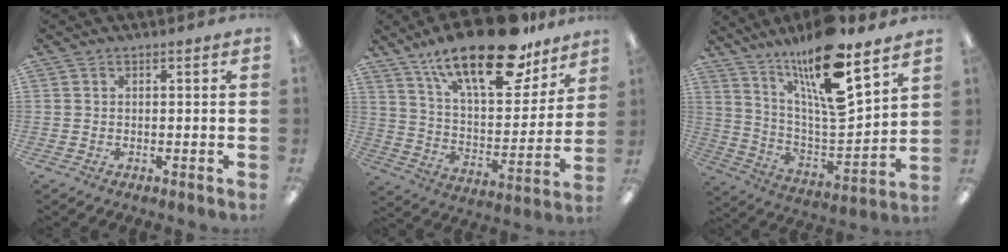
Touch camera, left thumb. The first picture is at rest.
{"total": 24.1, "force": [16.8, 8.8, 14.8], "torque": [-0.236, -0.098, 0.285]}
{"total": 17.9, "force": [13.2, 3.5, 11.6], "torque": [-0.215, -0.096, 0.217]}